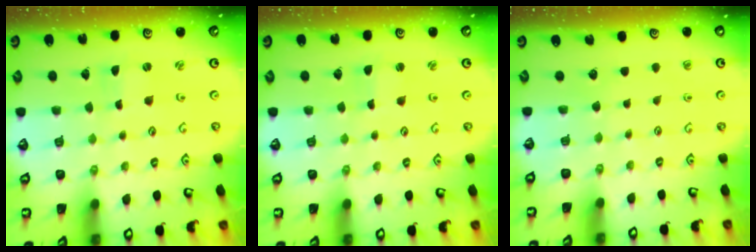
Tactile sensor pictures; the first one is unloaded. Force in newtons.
{"total": 1.2, "press": 1.2, "slide": 0.1}
{"total": 0.0}